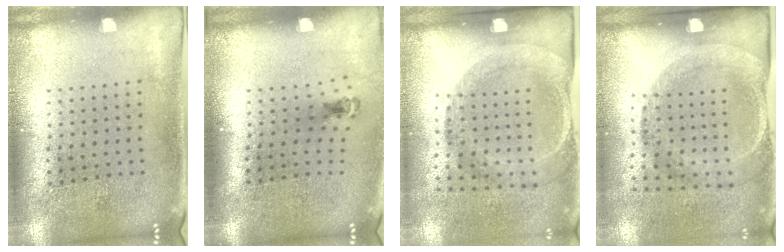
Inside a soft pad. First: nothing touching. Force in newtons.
{"total": 0.6, "press": 0.3, "slide": 0.5}
{"total": 1.9, "press": 1.2, "slide": 1.5}
{"total": 1.9, "press": 1.2, "slide": 1.5}